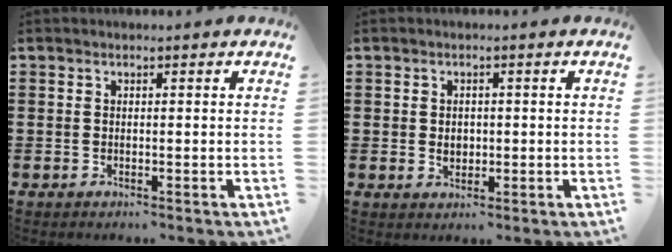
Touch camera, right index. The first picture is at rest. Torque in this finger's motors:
{"motor_torque": [1.08, 1.06, 0.36, 0.04]}